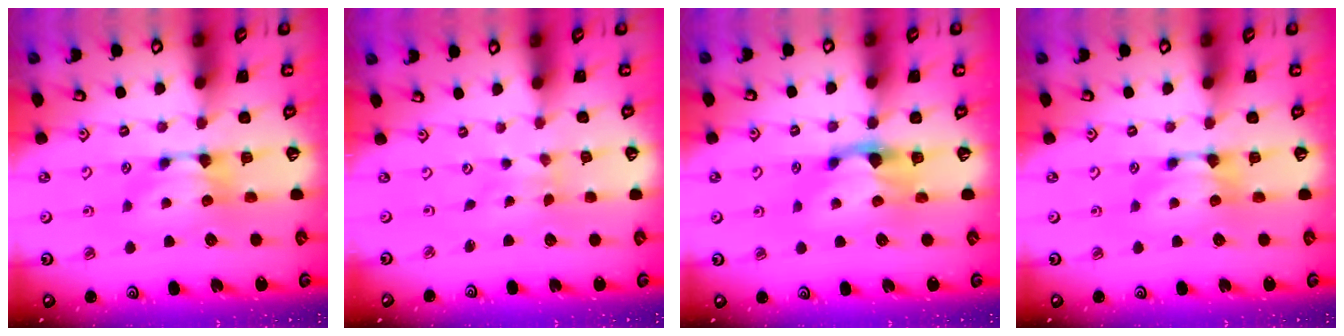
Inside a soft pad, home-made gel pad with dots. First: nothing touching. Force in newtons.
{"total": 5.0, "press": 4.9, "slide": 0.8}
{"total": 2.0, "press": 1.8, "slide": 1.0}
{"total": 0.0}